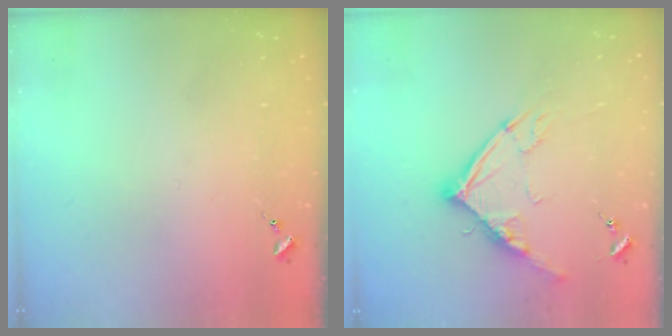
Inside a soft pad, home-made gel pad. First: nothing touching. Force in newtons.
{"total": 12.9, "press": 12.8, "slide": 1.3}